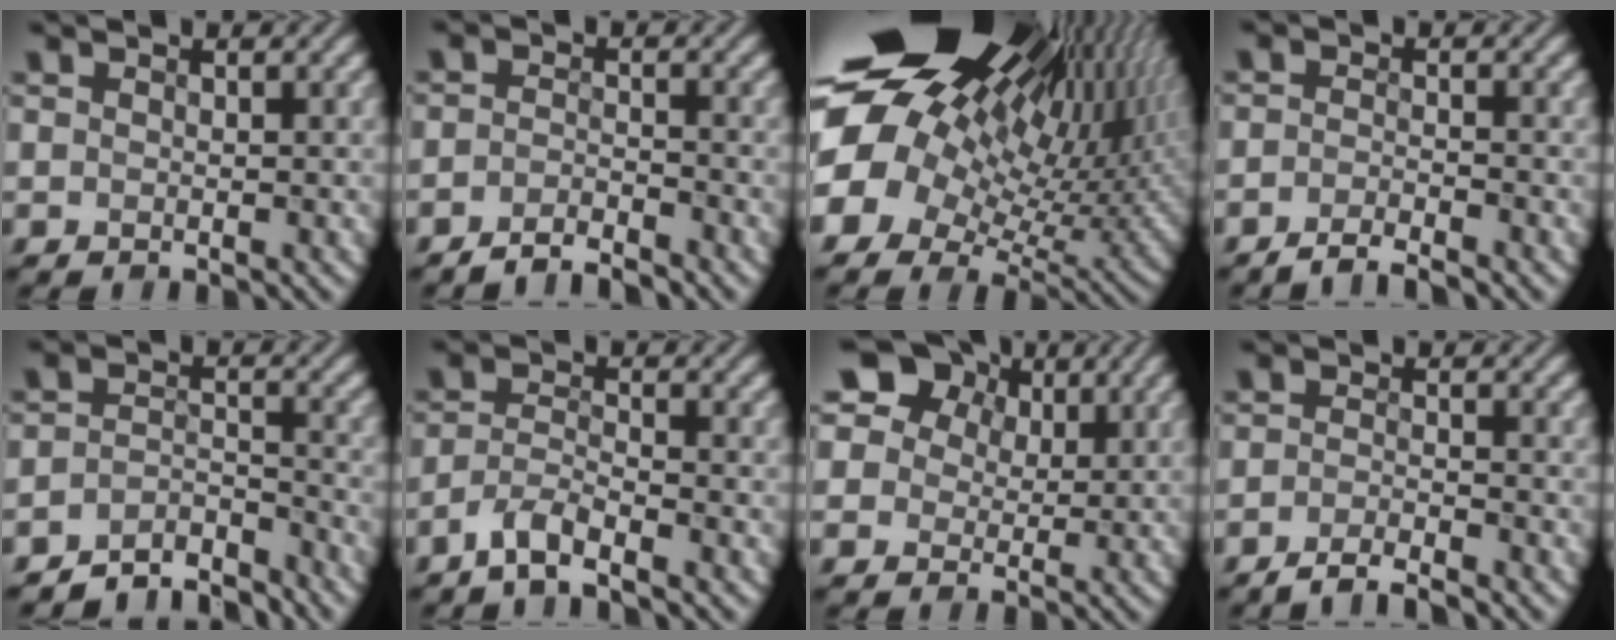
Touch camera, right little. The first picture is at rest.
{"total": 2.6, "force": [-2.4, 0.3, 0.9], "torque": [-0.017, 0.005, -0.047]}
{"total": 21.1, "force": [6.8, 13.4, 14.9], "torque": [-0.289, 0.021, 0.123]}
{"total": 2.4, "force": [-2.1, 0.2, 1.1], "torque": [-0.024, 0.004, -0.045]}
{"total": 5.1, "force": [-4.7, 1.5, 1.3], "torque": [-0.018, 0.000, -0.083]}
{"total": 2.9, "force": [-2.2, 0.4, 1.8], "torque": [-0.043, 0.006, -0.053]}
{"total": 14.9, "force": [6.5, 12.0, 6.0], "torque": [-0.148, 0.041, 0.090]}
{"total": 2.7, "force": [-2.4, 0.3, 1.3], "torque": [-0.027, 0.003, -0.049]}